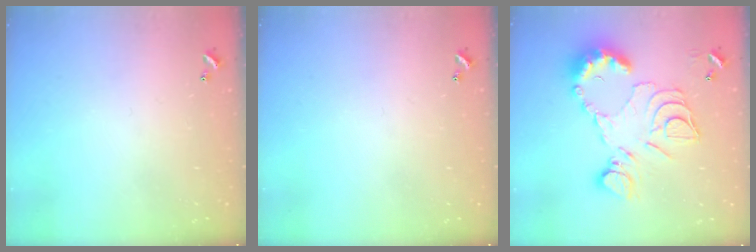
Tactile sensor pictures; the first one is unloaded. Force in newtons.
{"total": 0.0}
{"total": 15.7, "press": 15.7, "slide": 0.8}